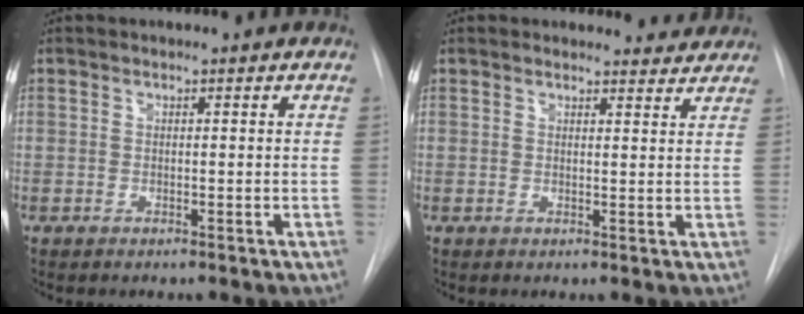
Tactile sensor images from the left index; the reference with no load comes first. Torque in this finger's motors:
{"motor_torque": [0.98, -0.83, 0.10, -0.01]}